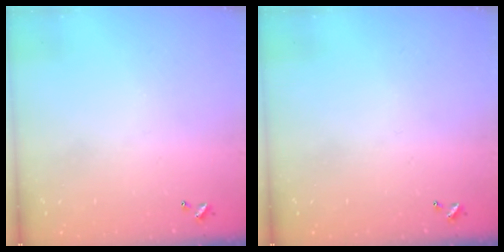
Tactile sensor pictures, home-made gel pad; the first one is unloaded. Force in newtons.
{"total": 0.0}